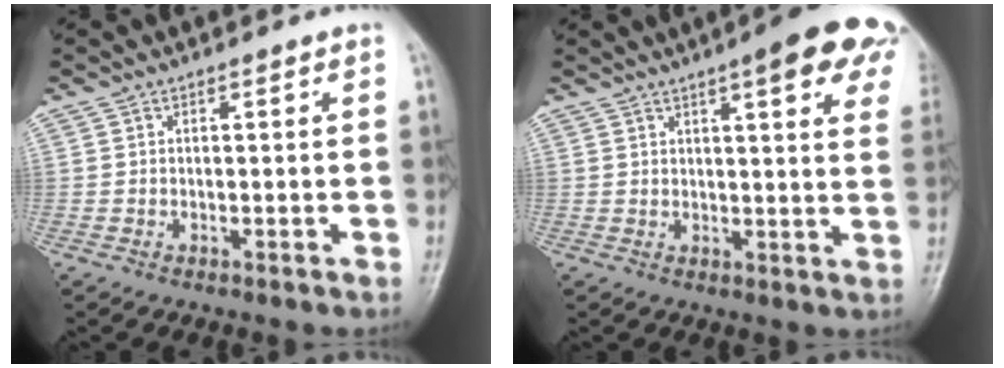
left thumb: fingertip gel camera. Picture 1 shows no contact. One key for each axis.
{"total": 16.1, "fx": 8.5, "fy": 4.1, "fz": 13.0, "tx": -0.144, "ty": -0.015, "tz": 0.095}